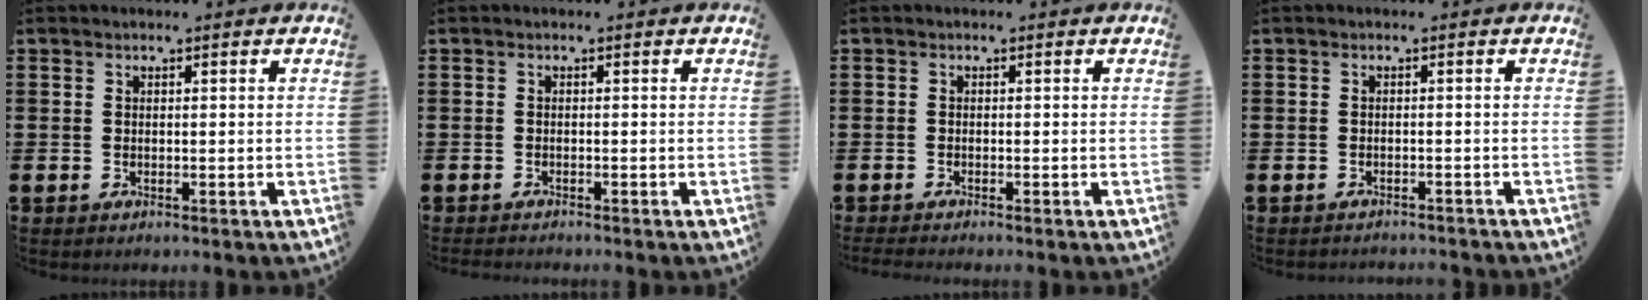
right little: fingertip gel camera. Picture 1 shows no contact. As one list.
[{"total": 0.6, "force": [-0.6, 0.0, 0.1], "torque": [-0.002, -0.003, -0.012]}, {"total": 0.6, "force": [-0.5, 0.0, 0.3], "torque": [-0.005, -0.003, -0.010]}, {"total": 0.8, "force": [-0.8, 0.0, 0.0], "torque": [-0.002, -0.001, -0.016]}]